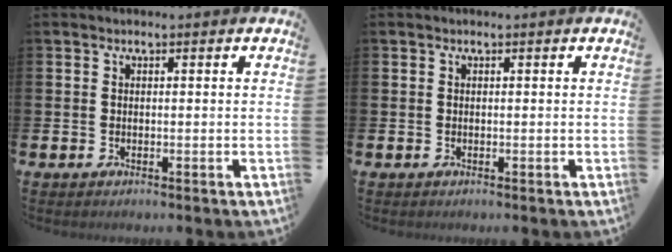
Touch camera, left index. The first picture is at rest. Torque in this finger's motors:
{"motor_torque": [0.00, 0.00, 0.00, 0.00]}